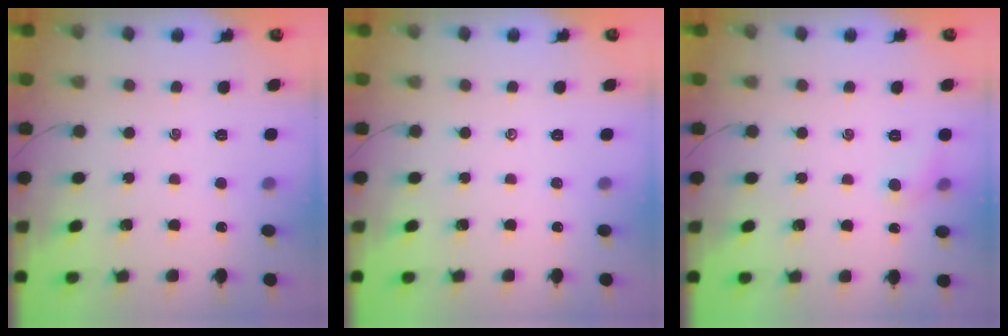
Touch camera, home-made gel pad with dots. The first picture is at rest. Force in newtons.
{"total": 0.0}
{"total": 4.8, "press": 4.6, "slide": 1.4}